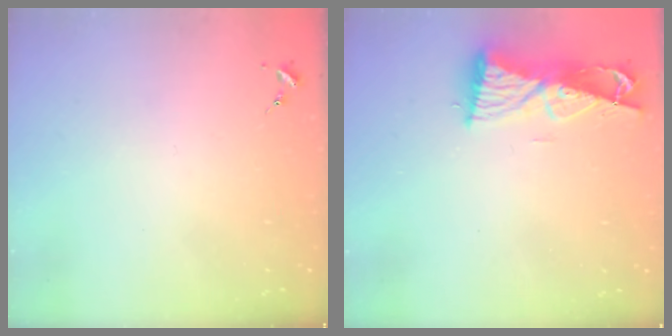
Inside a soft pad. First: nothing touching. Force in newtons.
{"total": 8.5, "press": 8.4, "slide": 1.0}